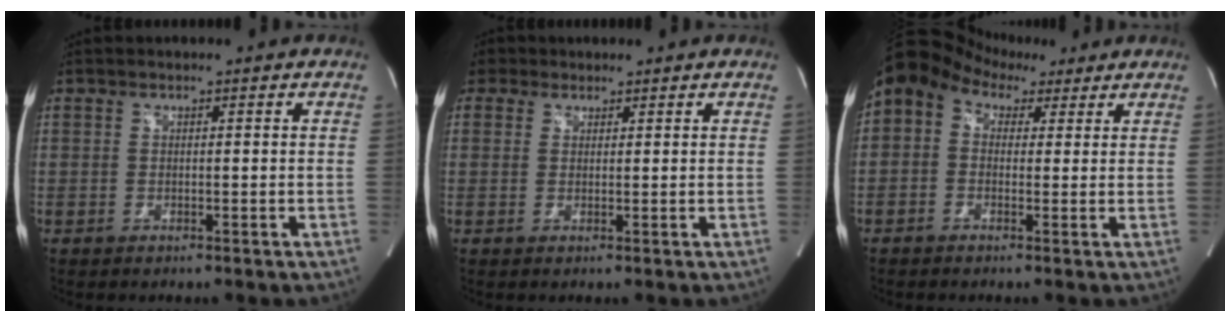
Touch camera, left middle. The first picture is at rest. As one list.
[{"total": 2.5, "force": [1.7, 1.9, -0.2], "torque": [0.004, 0.014, 0.027]}, {"total": 8.4, "force": [4.4, 5.8, 4.3], "torque": [-0.080, 0.061, 0.069]}]